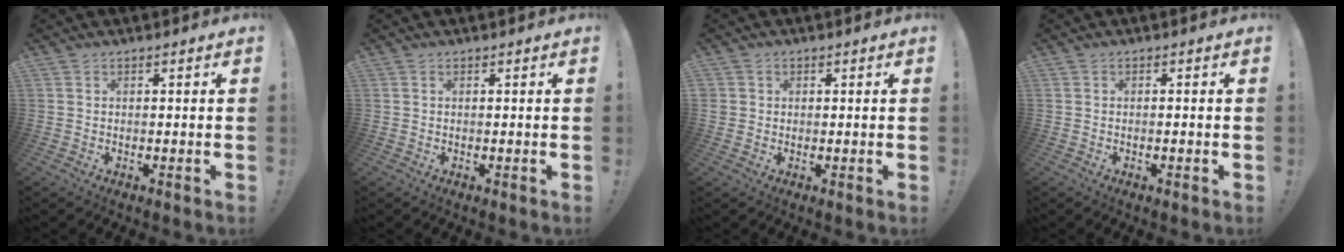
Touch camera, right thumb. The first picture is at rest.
{"total": 0.0}
{"total": 1.8, "force": [0.6, 1.6, 0.4], "torque": [-0.013, 0.002, 0.013]}
{"total": 0.8, "force": [-0.6, -0.1, 0.5], "torque": [-0.015, 0.001, -0.009]}